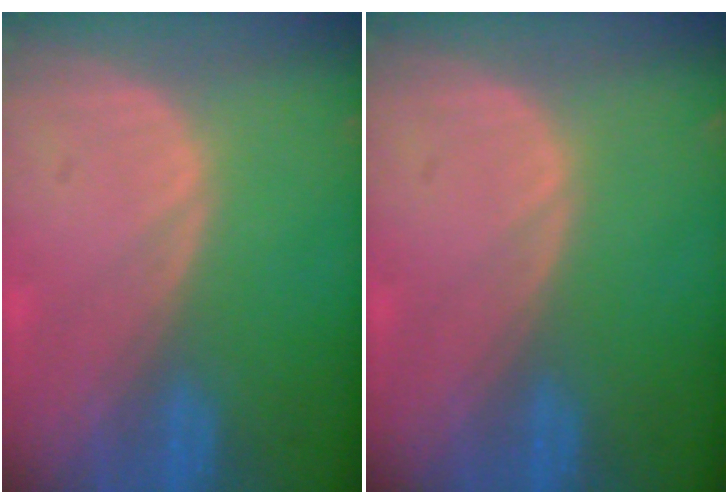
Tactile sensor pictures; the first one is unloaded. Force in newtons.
{"total": 0.0}